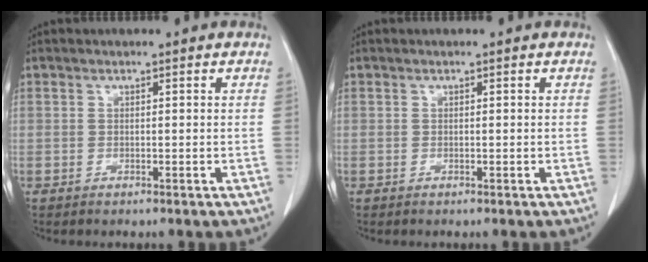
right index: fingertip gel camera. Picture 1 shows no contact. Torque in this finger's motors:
{"motor_torque": [0.00, 0.00, 0.00, 0.00]}